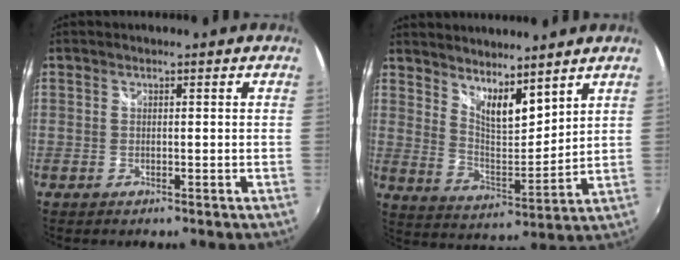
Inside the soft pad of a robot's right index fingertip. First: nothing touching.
{"total": 9.4, "force": [7.3, 2.5, 5.3], "torque": [-0.083, -0.010, 0.132]}